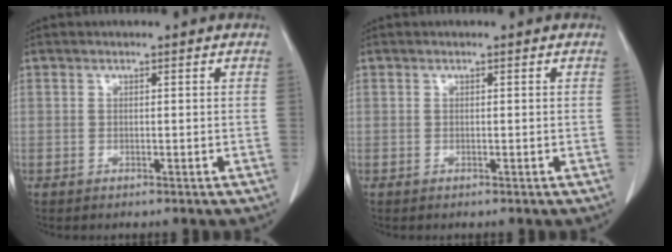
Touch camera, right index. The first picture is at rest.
{"total": 0.0}